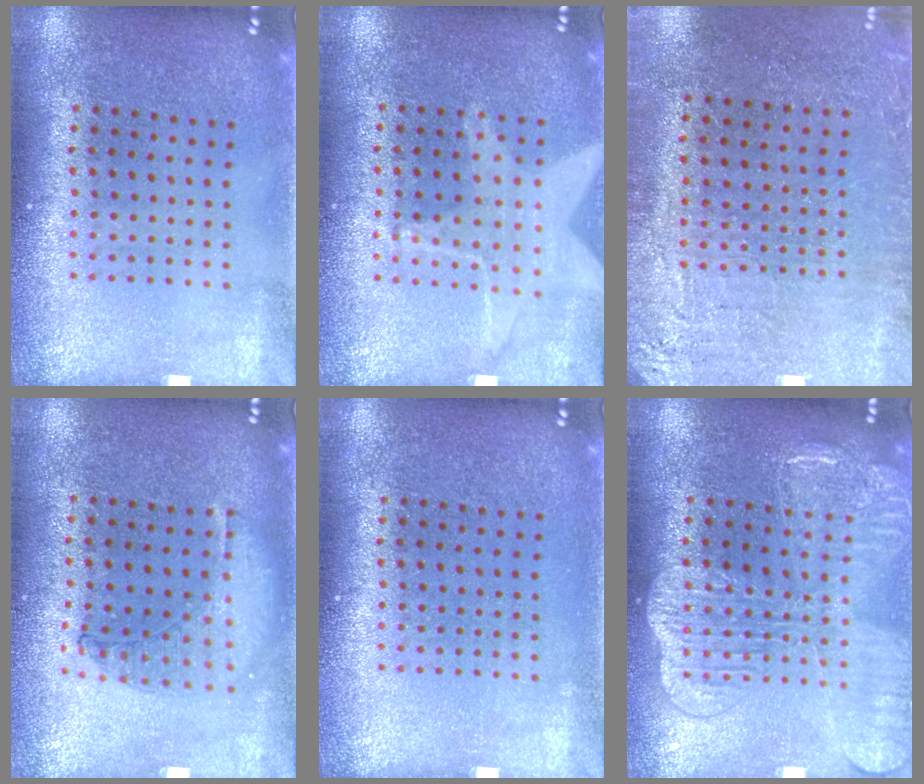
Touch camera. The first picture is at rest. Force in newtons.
{"total": 1.4, "press": 1.4, "slide": 0.4}
{"total": 2.9, "press": 2.7, "slide": 1.0}
{"total": 1.0, "press": 0.9, "slide": 0.3}
{"total": 0.0}
{"total": 4.0, "press": 3.9, "slide": 0.6}